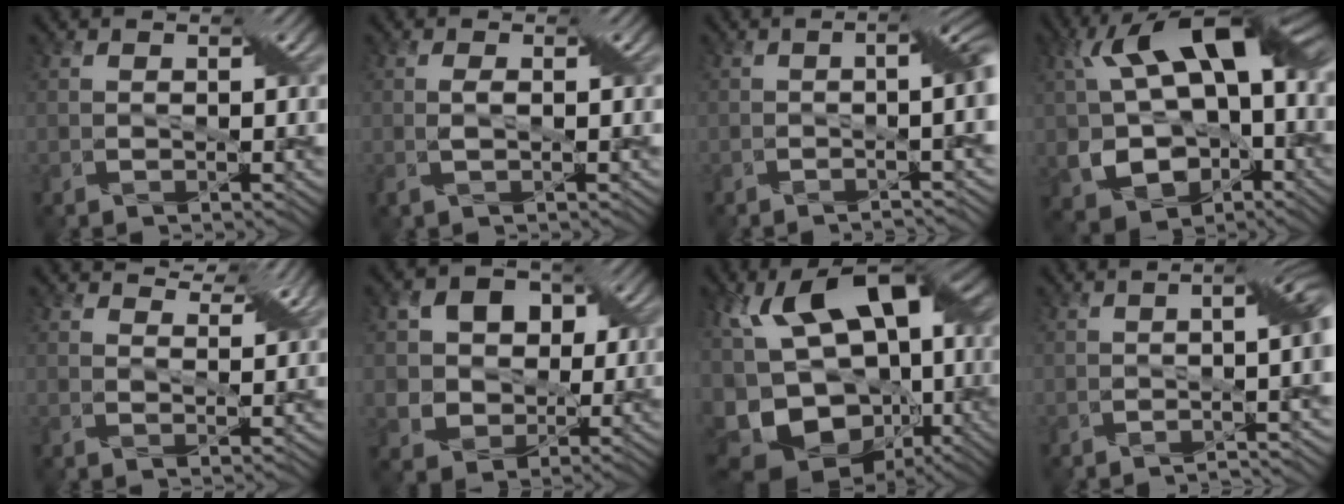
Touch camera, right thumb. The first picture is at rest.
{"total": 1.2, "force": [0.0, 0.2, 1.2], "torque": [-0.028, 0.004, 0.000]}
{"total": 8.1, "force": [-1.4, 2.0, 7.7], "torque": [-0.080, 0.006, -0.028]}
{"total": 16.7, "force": [0.7, 10.7, 12.7], "torque": [-0.216, -0.010, 0.017]}
{"total": 4.4, "force": [3.7, 1.3, 1.9], "torque": [-0.038, 0.000, 0.059]}
{"total": 9.1, "force": [2.0, 8.0, 3.9], "torque": [-0.100, 0.016, 0.031]}
{"total": 18.4, "force": [-1.2, 12.1, 13.9], "torque": [-0.271, 0.002, -0.013]}
{"total": 9.0, "force": [-2.5, 2.4, 8.3], "torque": [-0.073, 0.007, -0.048]}